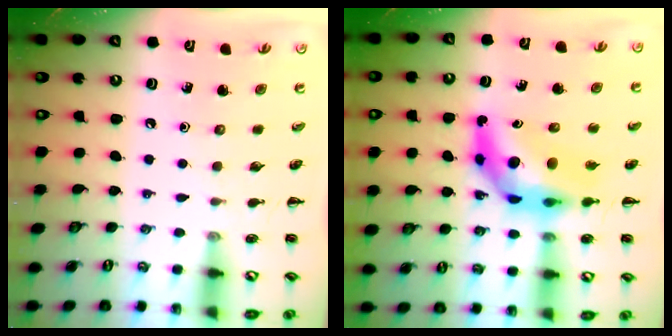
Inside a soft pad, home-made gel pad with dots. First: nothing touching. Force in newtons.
{"total": 10.5, "press": 9.9, "slide": 3.5}